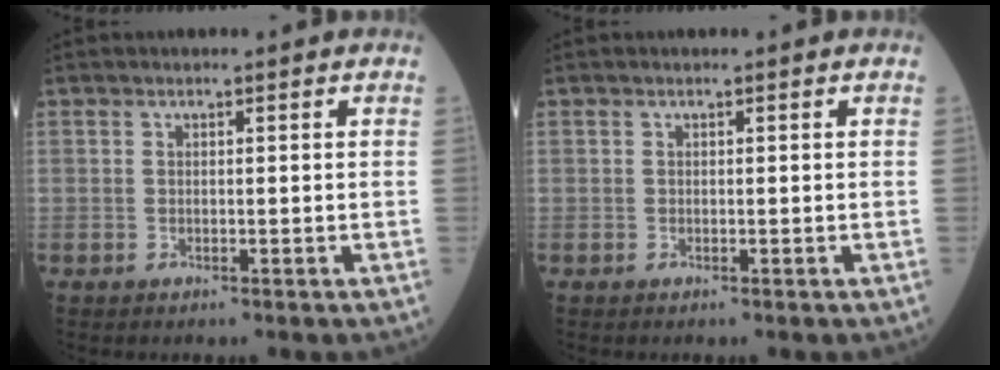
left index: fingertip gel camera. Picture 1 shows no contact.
{"total": 0.0}